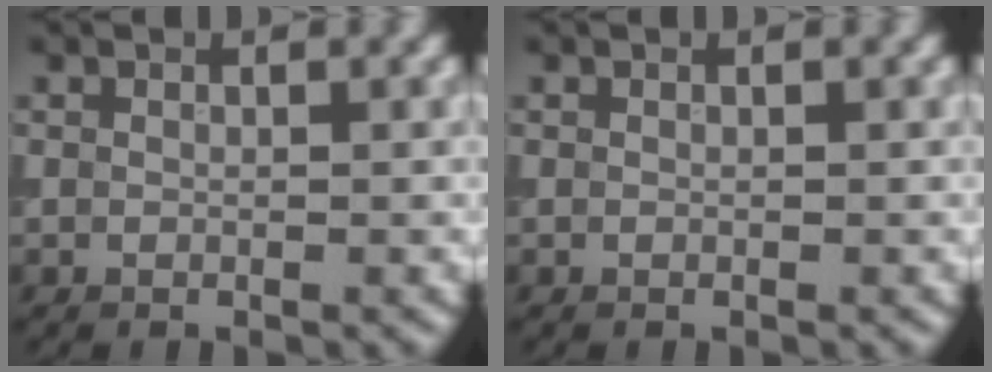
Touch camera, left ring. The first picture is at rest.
{"total": 0.0}